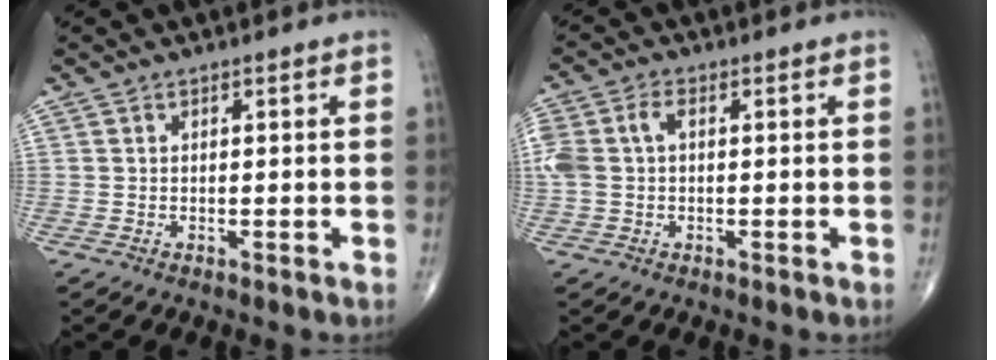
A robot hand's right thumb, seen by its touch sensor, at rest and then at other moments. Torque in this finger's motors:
{"motor_torque": [0.00, -0.16, 0.67, 0.11, 0.06]}